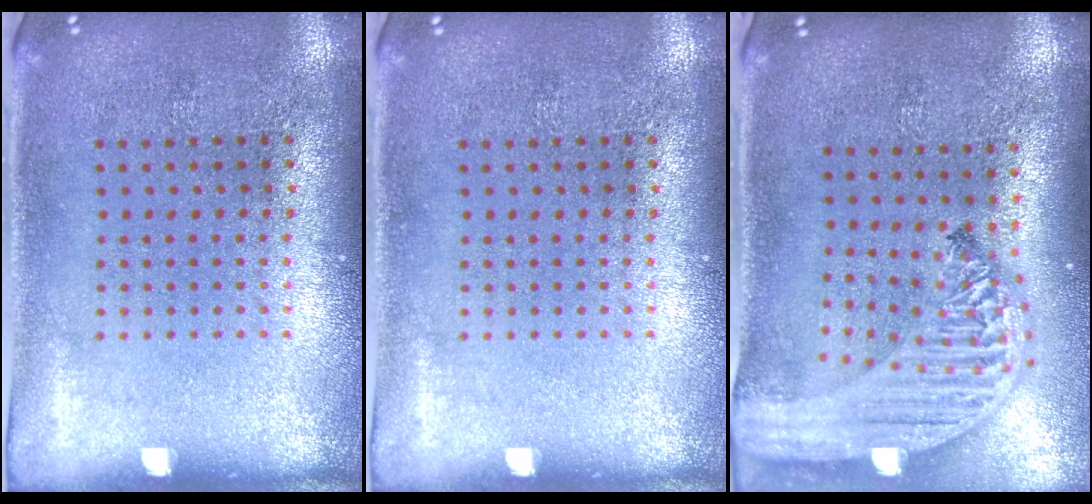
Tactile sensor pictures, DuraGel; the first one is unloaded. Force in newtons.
{"total": 0.0}
{"total": 2.8, "press": 2.3, "slide": 1.6}